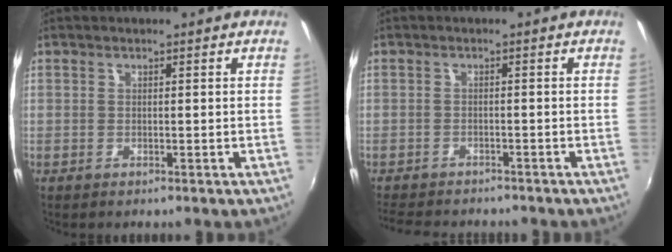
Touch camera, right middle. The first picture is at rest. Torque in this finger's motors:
{"motor_torque": [1.17, -0.97, 0.48, 0.19]}